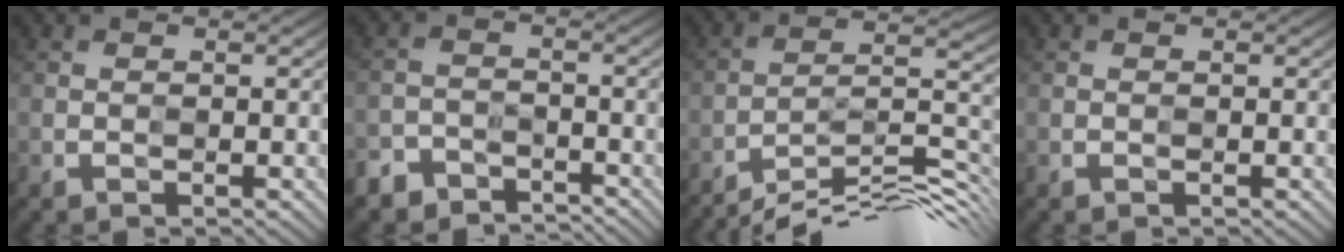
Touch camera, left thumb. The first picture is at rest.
{"total": 3.2, "force": [-3.0, 0.7, -1.0], "torque": [0.023, 0.005, -0.067]}
{"total": 12.4, "force": [-10.8, 1.0, 5.9], "torque": [-0.094, 0.021, -0.175]}
{"total": 0.0}